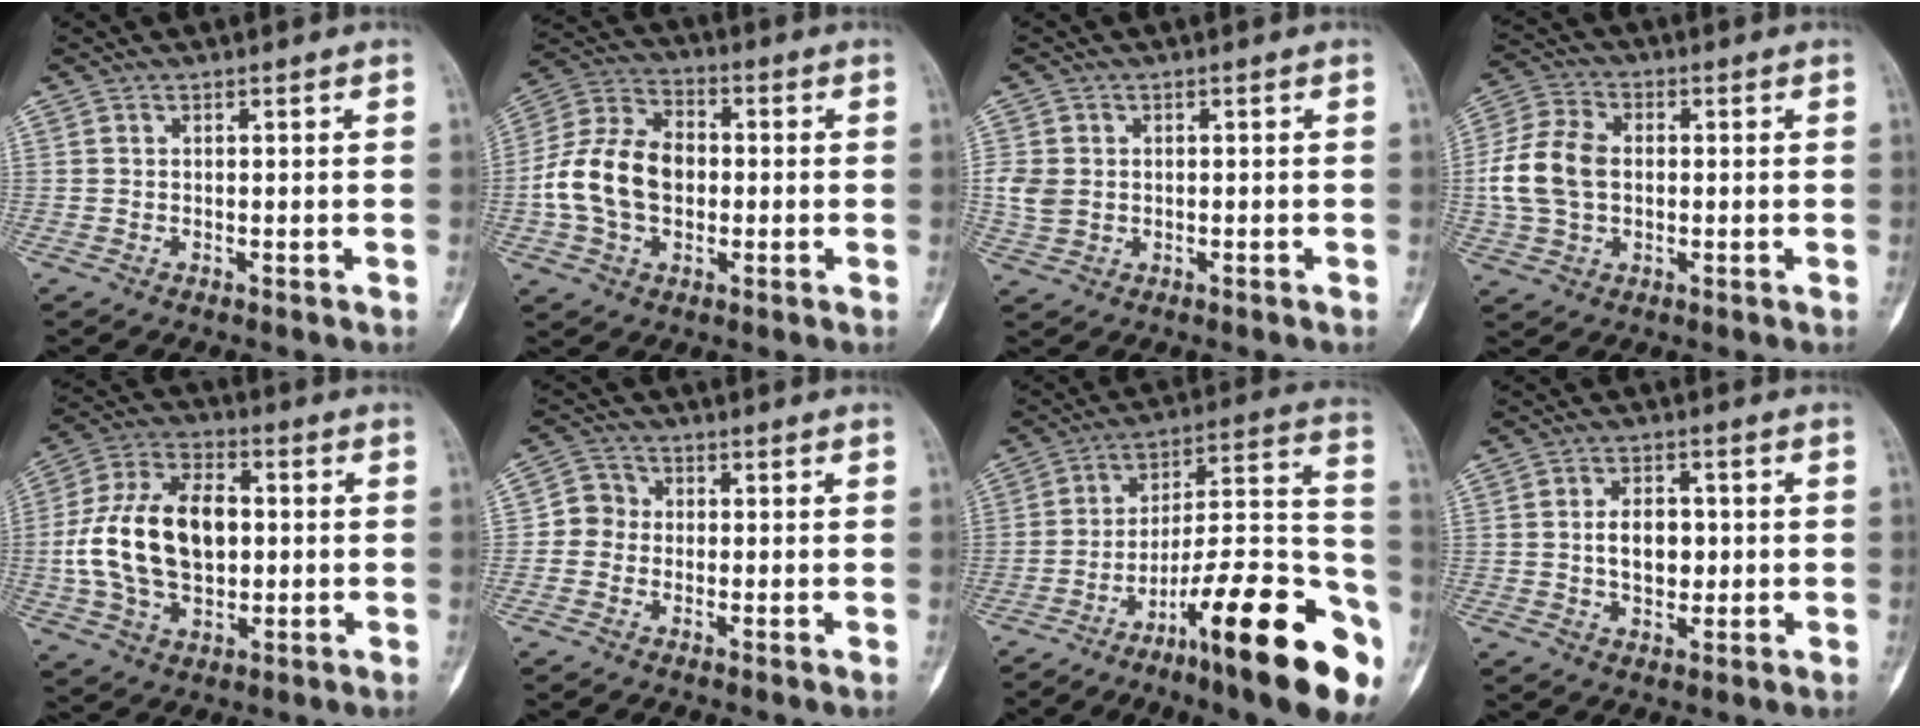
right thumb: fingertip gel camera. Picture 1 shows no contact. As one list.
[{"total": 14.6, "force": [-1.2, 10.2, 10.3], "torque": [-0.188, 0.034, -0.026]}, {"total": 4.3, "force": [0.0, 3.5, 2.6], "torque": [-0.051, 0.002, 0.001]}, {"total": 11.5, "force": [0.0, 8.0, 8.2], "torque": [-0.163, 0.018, -0.004]}, {"total": 19.2, "force": [0.3, 12.2, 14.8], "torque": [-0.263, 0.021, 0.006]}, {"total": 4.7, "force": [-0.4, 4.4, 1.6], "torque": [-0.005, 0.012, -0.020]}, {"total": 26.1, "force": [-13.3, 5.6, 21.7], "torque": [-0.269, 0.085, -0.205]}, {"total": 6.6, "force": [0.0, 4.4, 4.9], "torque": [-0.061, 0.002, 0.001]}]